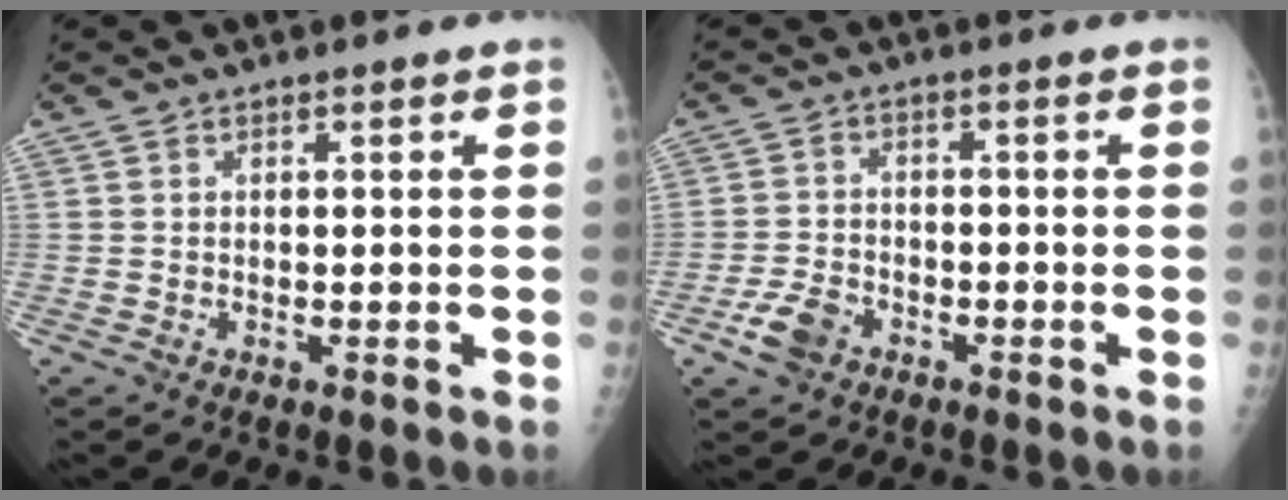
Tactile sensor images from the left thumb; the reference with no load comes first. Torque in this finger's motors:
{"motor_torque": [-0.50, 0.57, 0.09, 0.09, 0.04]}